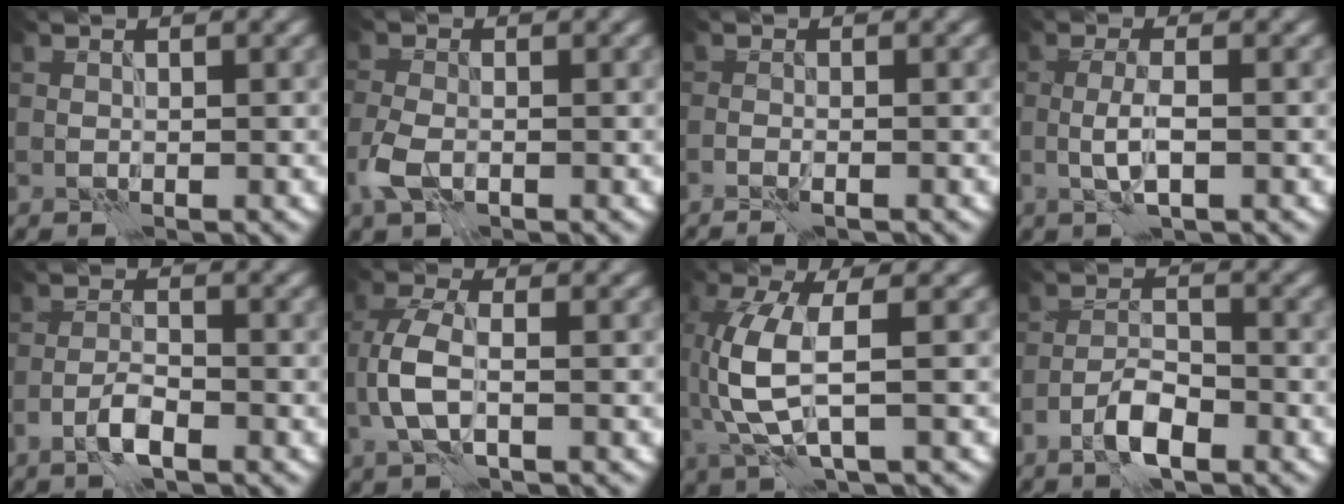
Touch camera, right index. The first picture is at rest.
{"total": 2.7, "force": [-1.1, 1.5, 2.0], "torque": [-0.051, -0.005, -0.026]}
{"total": 1.8, "force": [-1.4, 0.3, 1.2], "torque": [-0.023, 0.008, -0.024]}
{"total": 2.5, "force": [-0.5, 0.5, 2.4], "torque": [-0.048, 0.002, -0.012]}
{"total": 2.5, "force": [-1.6, 0.6, 1.8], "torque": [-0.039, 0.005, -0.034]}
{"total": 3.8, "force": [-0.6, 1.7, 3.4], "torque": [-0.081, 0.004, -0.017]}
{"total": 5.9, "force": [0.1, 2.0, 5.5], "torque": [-0.142, -0.004, 0.006]}
{"total": 3.6, "force": [-2.3, 1.1, 2.5], "torque": [-0.046, 0.009, -0.048]}